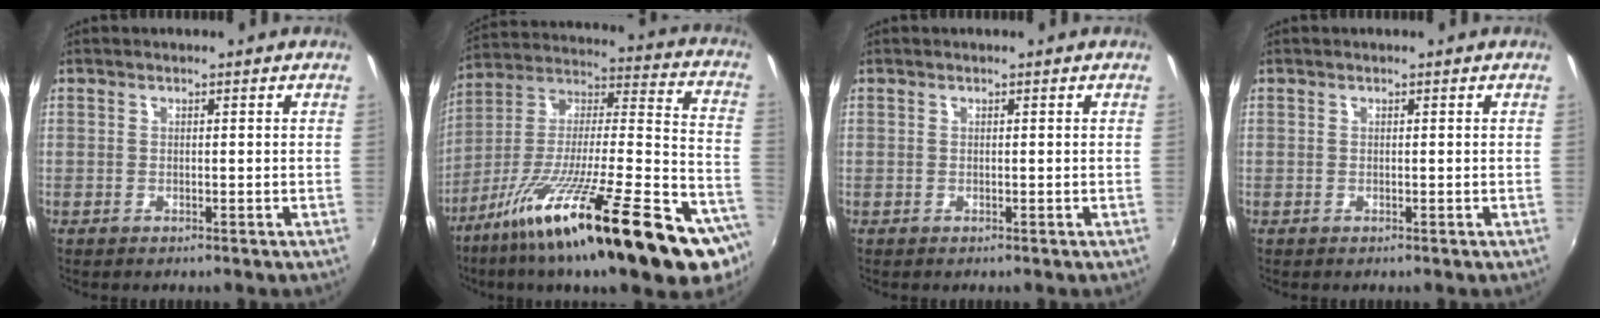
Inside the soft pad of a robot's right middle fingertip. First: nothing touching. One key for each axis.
{"total": 31.0, "fx": -19.1, "fy": 3.9, "fz": 24.1, "tx": -0.354, "ty": -0.046, "tz": -0.307}
{"total": 0.0}
{"total": 0.0}